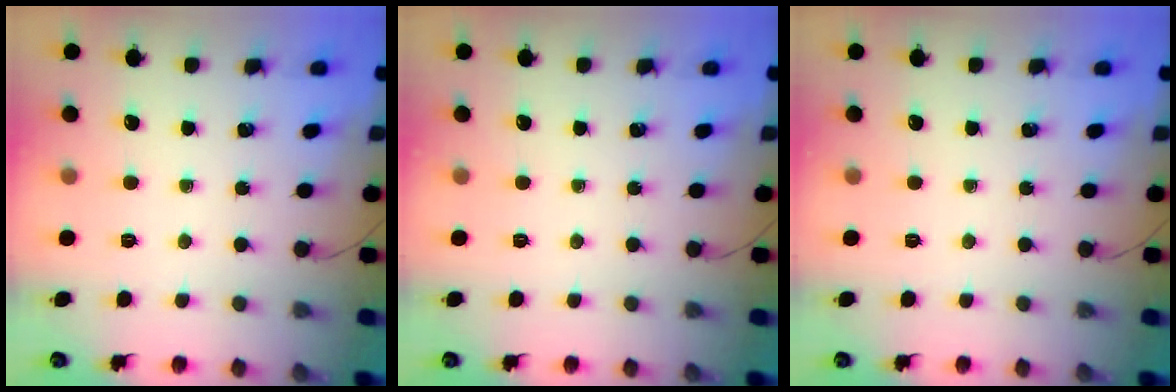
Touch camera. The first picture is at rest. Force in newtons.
{"total": 0.0}
{"total": 0.0}